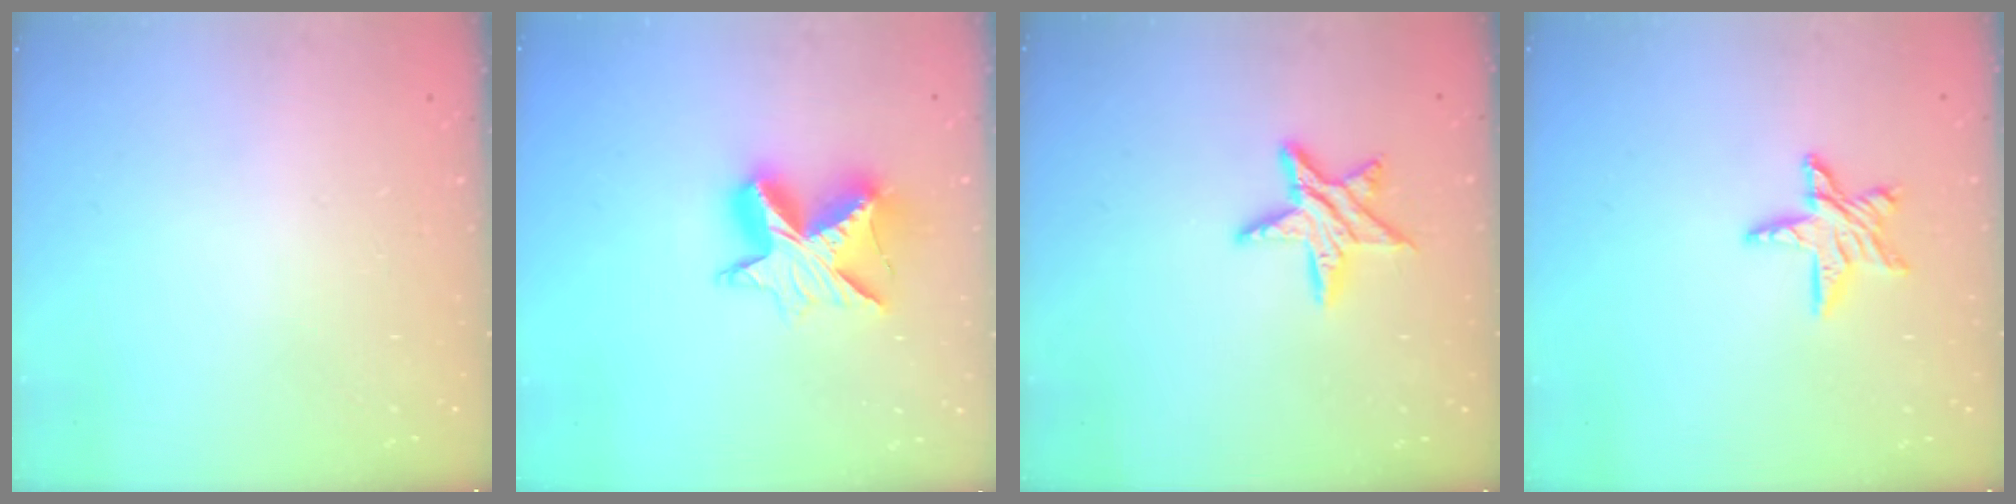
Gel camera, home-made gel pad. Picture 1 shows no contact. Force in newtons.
{"total": 12.6, "press": 12.6, "slide": 0.8}
{"total": 10.4, "press": 10.4, "slide": 0.5}
{"total": 9.7, "press": 9.6, "slide": 0.9}